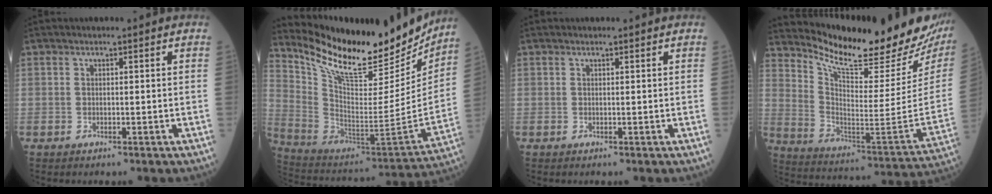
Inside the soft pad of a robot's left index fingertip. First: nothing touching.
{"total": 24.8, "force": [20.9, 6.6, 11.6], "torque": [-0.206, -0.041, 0.325]}
{"total": 0.6, "force": [0.6, 0.0, 0.1], "torque": [-0.007, 0.002, 0.009]}
{"total": 24.9, "force": [22.1, 2.8, 11.2], "torque": [-0.195, -0.096, 0.316]}